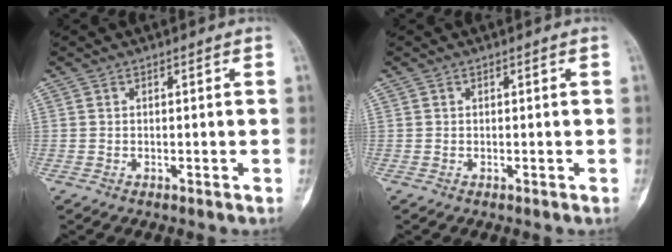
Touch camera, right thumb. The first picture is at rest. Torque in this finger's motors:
{"motor_torque": [0.10, 0.00, -0.15, 0.00, -0.06]}